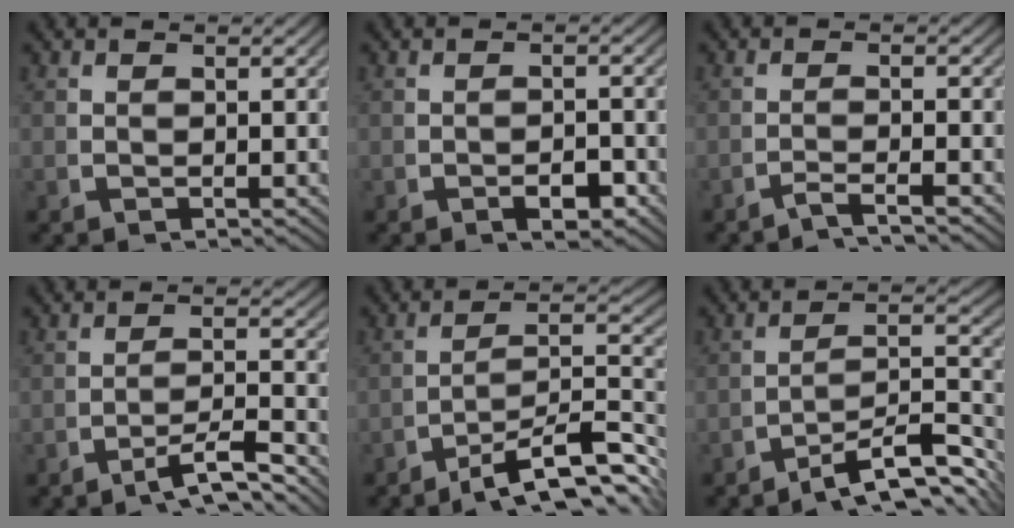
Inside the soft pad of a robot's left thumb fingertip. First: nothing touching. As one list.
[{"total": 2.2, "force": [-1.1, 1.1, 1.6], "torque": [-0.020, -0.005, -0.019]}, {"total": 2.2, "force": [-1.9, -0.2, 1.1], "torque": [-0.021, -0.001, -0.037]}, {"total": 3.9, "force": [-2.4, 1.0, 2.9], "torque": [-0.050, -0.008, -0.039]}, {"total": 9.5, "force": [-5.1, 4.6, 6.6], "torque": [-0.109, -0.034, -0.062]}, {"total": 7.8, "force": [-4.3, 3.5, 5.5], "torque": [-0.091, -0.030, -0.053]}]